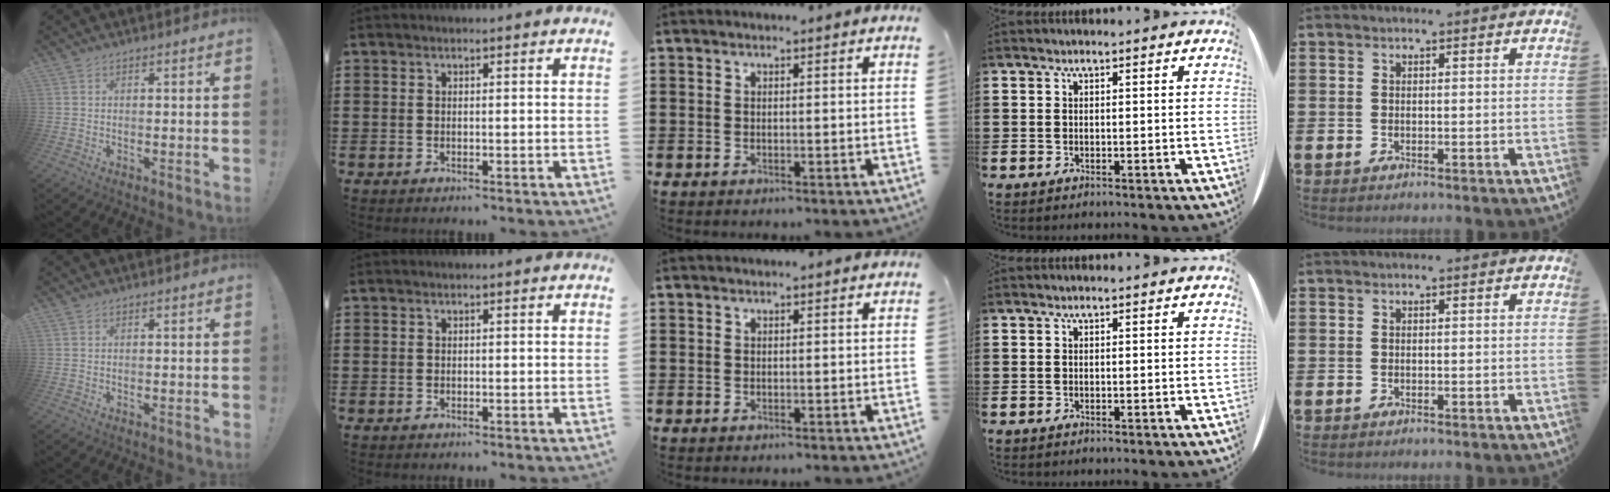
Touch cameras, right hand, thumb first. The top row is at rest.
{}